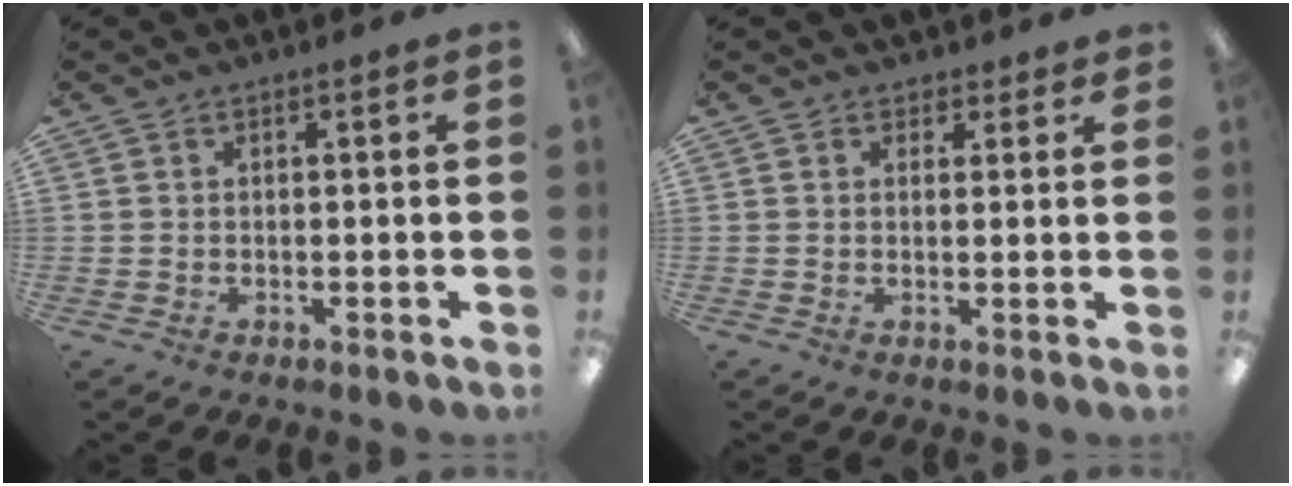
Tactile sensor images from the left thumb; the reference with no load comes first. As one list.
[{"total": 1.8, "force": [1.4, 1.2, 0.2], "torque": [0.003, -0.002, 0.025]}]